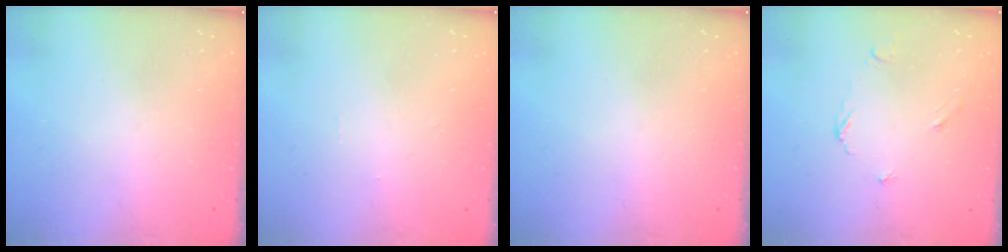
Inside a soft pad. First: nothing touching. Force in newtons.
{"total": 0.0}
{"total": 0.0}
{"total": 3.6, "press": 3.6, "slide": 0.4}